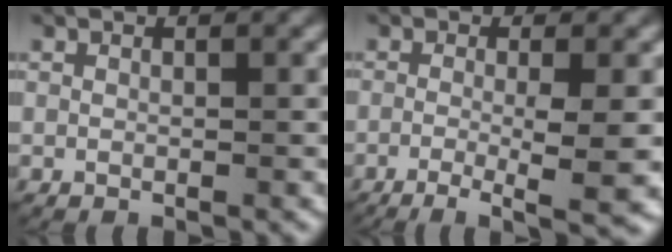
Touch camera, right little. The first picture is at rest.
{"total": 7.1, "force": [-4.8, 1.1, 5.0], "torque": [-0.077, -0.029, -0.064]}